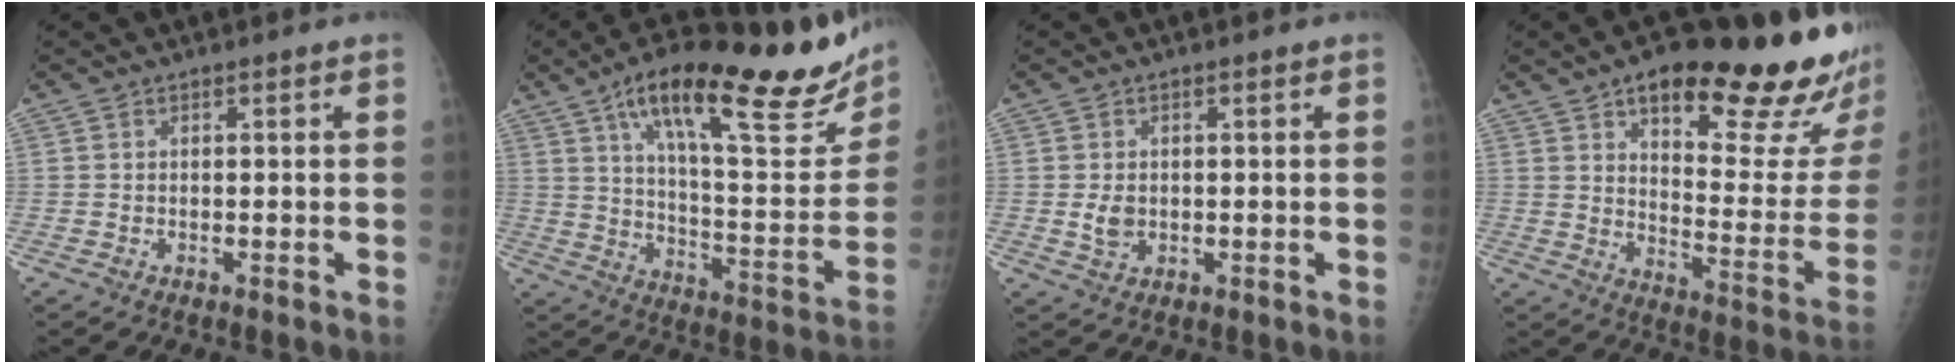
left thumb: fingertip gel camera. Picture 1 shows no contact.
{"total": 29.4, "force": [17.8, 7.7, 22.1], "torque": [-0.295, -0.048, 0.276]}
{"total": 3.1, "force": [-0.1, 2.3, 2.1], "torque": [-0.032, -0.003, 0.004]}
{"total": 27.3, "force": [16.7, 8.2, 19.9], "torque": [-0.229, -0.067, 0.233]}